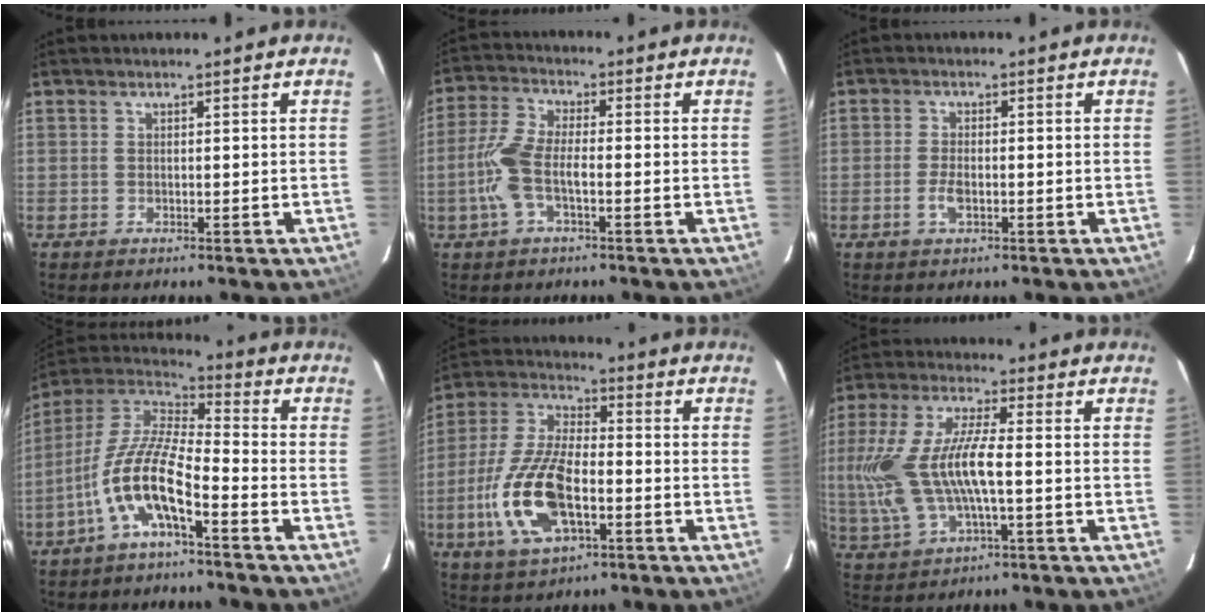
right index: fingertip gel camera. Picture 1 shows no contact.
{"total": 8.0, "force": [-2.3, 2.7, 7.2], "torque": [-0.166, 0.006, -0.049]}
{"total": 3.0, "force": [-1.2, 1.4, 2.4], "torque": [-0.054, -0.001, -0.023]}
{"total": 12.4, "force": [-5.8, 3.1, 10.5], "torque": [-0.215, 0.002, -0.116]}
{"total": 16.1, "force": [-4.9, 7.1, 13.5], "torque": [-0.299, -0.004, -0.091]}
{"total": 16.0, "force": [-1.4, 5.5, 14.9], "torque": [-0.305, -0.004, -0.019]}